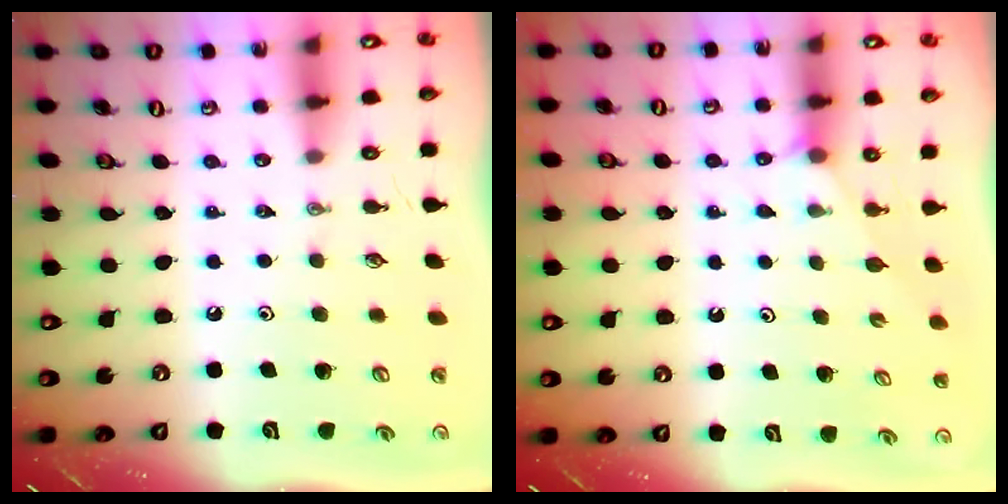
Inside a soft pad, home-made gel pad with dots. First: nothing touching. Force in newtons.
{"total": 2.9, "press": 2.9, "slide": 0.4}